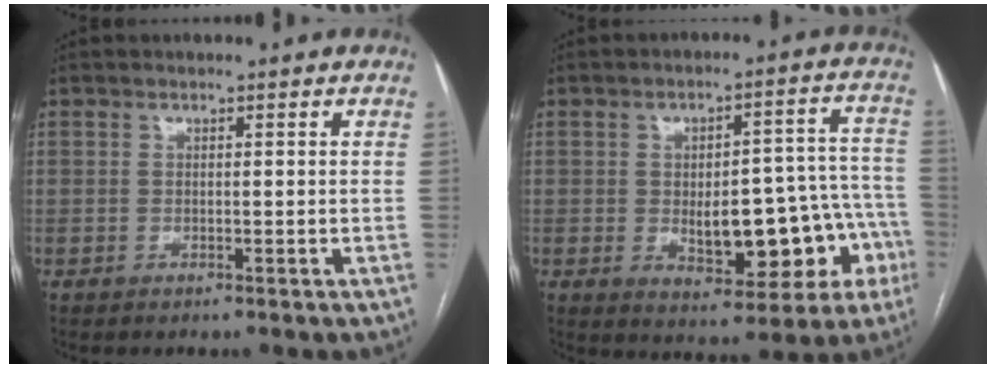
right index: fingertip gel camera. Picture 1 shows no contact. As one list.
[{"total": 15.2, "force": [-4.0, 6.9, 13.0], "torque": [-0.135, 0.037, -0.037]}]